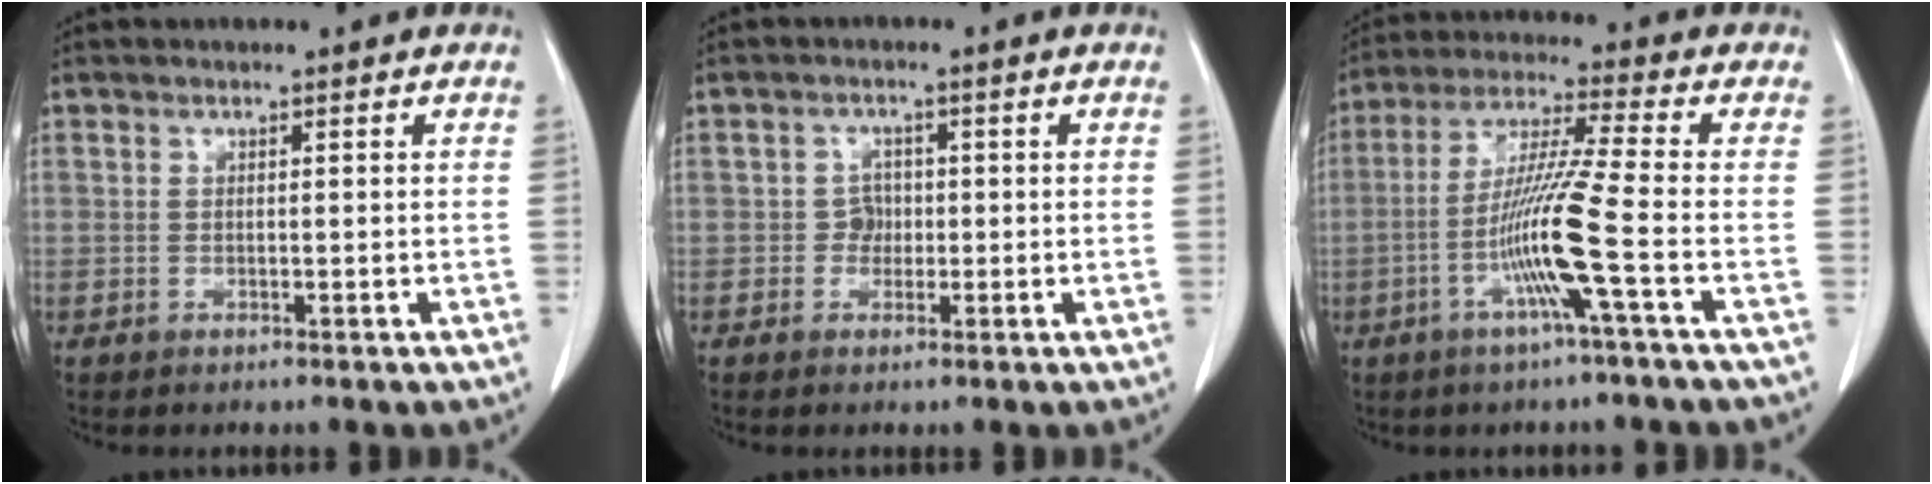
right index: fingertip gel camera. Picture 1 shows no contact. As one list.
[{"total": 2.0, "force": [-0.2, 1.9, 0.6], "torque": [0.001, 0.009, -0.004]}, {"total": 10.8, "force": [-3.4, -1.8, 10.1], "torque": [-0.195, -0.005, -0.069]}]